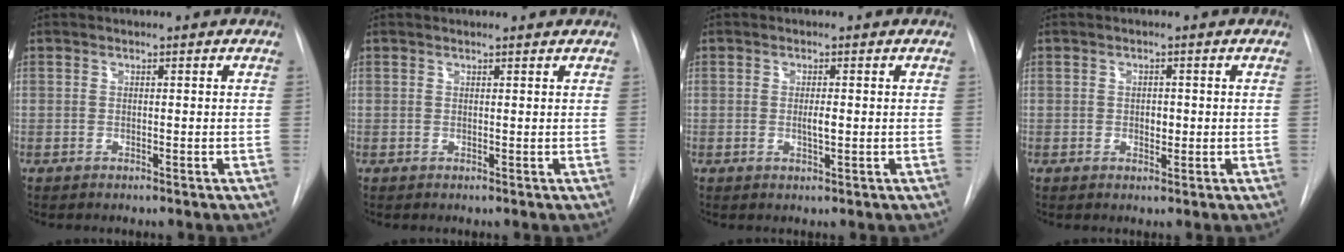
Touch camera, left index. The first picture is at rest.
{"total": 1.8, "force": [1.8, 0.1, 0.2], "torque": [-0.008, 0.005, 0.017]}
{"total": 1.5, "force": [-0.4, 0.2, 1.4], "torque": [-0.027, -0.007, -0.007]}
{"total": 1.5, "force": [-0.5, 1.0, 1.0], "torque": [-0.014, -0.006, -0.007]}